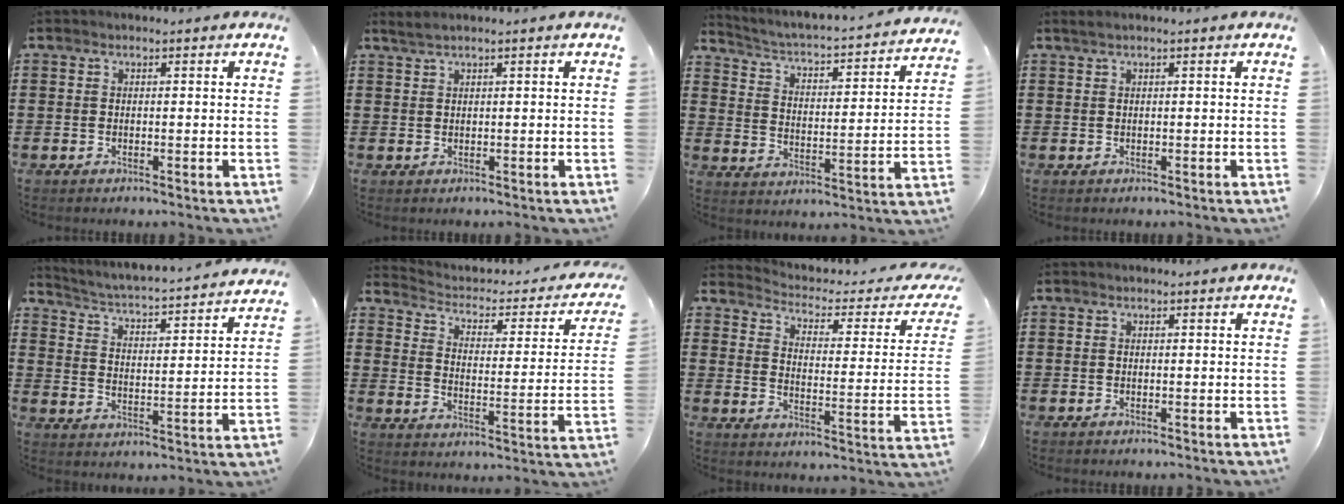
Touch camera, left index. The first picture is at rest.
{"total": 1.2, "force": [0.8, -0.1, 0.9], "torque": [-0.018, -0.001, 0.016]}
{"total": 2.3, "force": [2.1, 0.0, 1.0], "torque": [-0.037, -0.032, 0.022]}
{"total": 0.6, "force": [0.3, -0.1, 0.6], "torque": [-0.010, -0.002, 0.006]}
{"total": 2.7, "force": [2.6, -0.5, 0.6], "torque": [-0.031, -0.035, 0.031]}
{"total": 2.1, "force": [1.3, 0.9, 1.3], "torque": [-0.040, -0.021, 0.013]}
{"total": 2.3, "force": [2.0, 0.4, 1.1], "torque": [-0.040, -0.024, 0.024]}
{"total": 0.0}